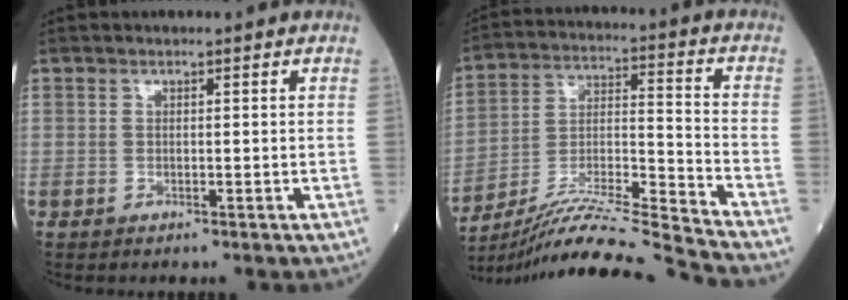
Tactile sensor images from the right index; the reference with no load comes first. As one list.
[{"total": 19.0, "force": [-17.8, -3.0, 6.0], "torque": [-0.115, -0.007, -0.306]}]